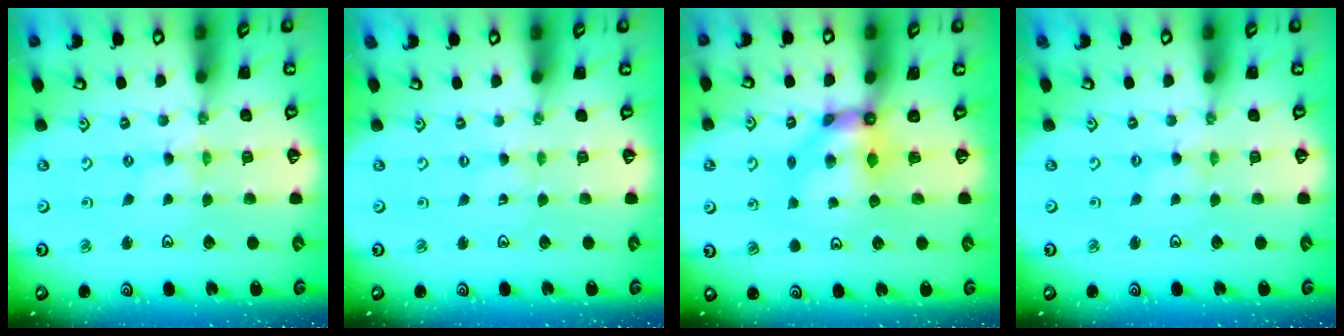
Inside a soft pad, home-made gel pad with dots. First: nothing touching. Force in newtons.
{"total": 0.0}
{"total": 7.8, "press": 7.8, "slide": 0.5}
{"total": 0.0}